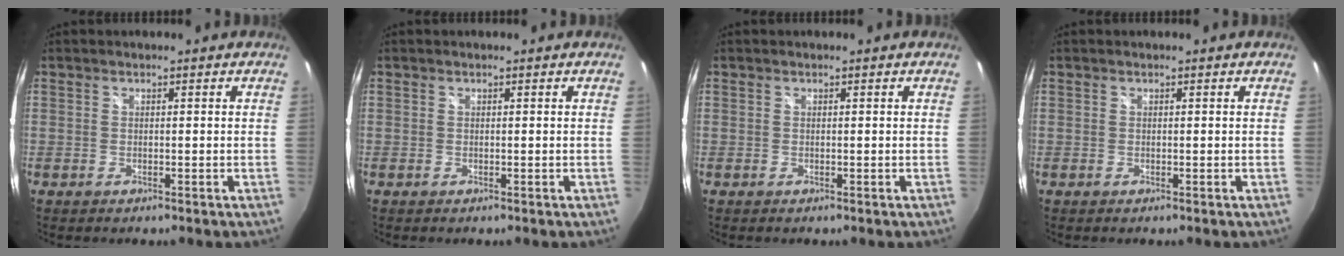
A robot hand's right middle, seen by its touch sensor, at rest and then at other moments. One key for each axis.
{"total": 0.0}
{"total": 0.0}
{"total": 0.0}